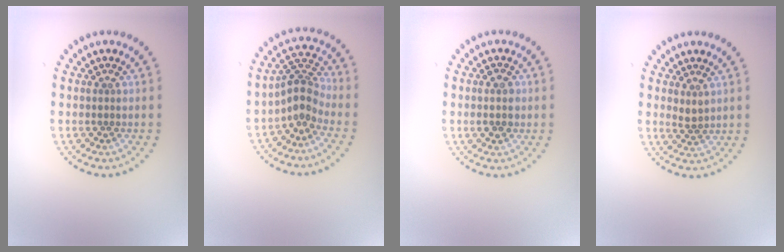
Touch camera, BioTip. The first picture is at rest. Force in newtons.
{"total": 3.1, "press": 2.5, "slide": 1.9}
{"total": 2.4, "press": 2.4, "slide": 0.1}
{"total": 1.2, "press": 1.0, "slide": 0.7}